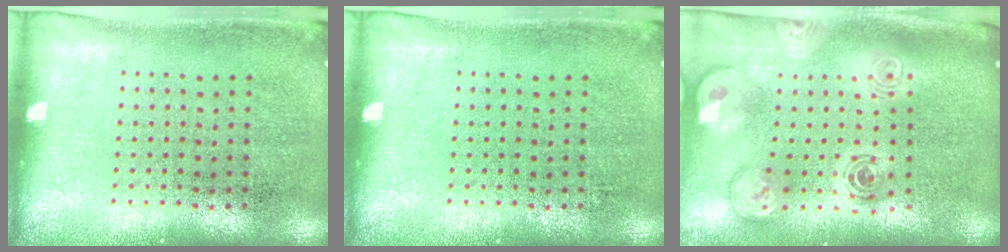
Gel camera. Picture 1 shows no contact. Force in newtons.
{"total": 0.0}
{"total": 2.8, "press": 2.1, "slide": 1.9}